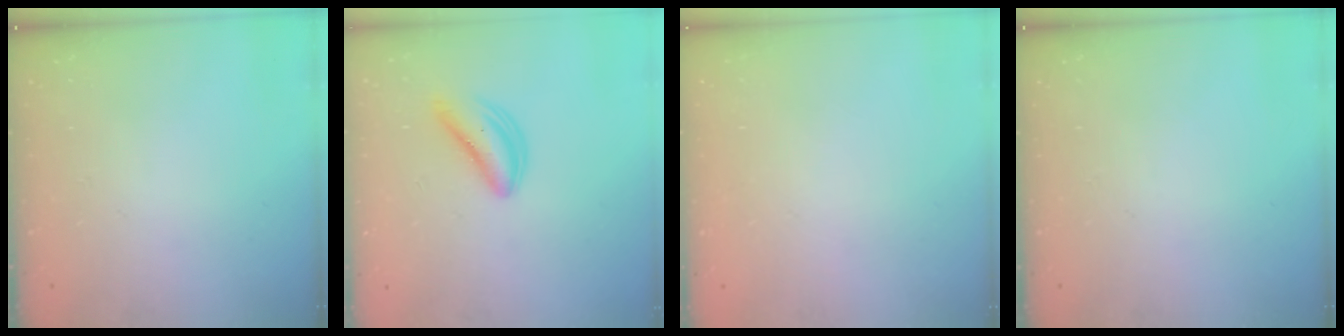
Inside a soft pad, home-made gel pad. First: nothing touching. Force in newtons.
{"total": 4.7, "press": 4.7, "slide": 0.4}
{"total": 2.1, "press": 2.1, "slide": 0.1}
{"total": 0.0}